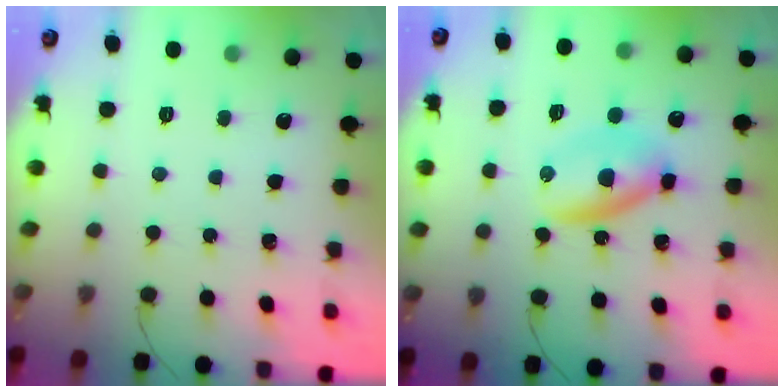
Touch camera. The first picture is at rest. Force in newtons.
{"total": 5.7, "press": 5.6, "slide": 1.1}